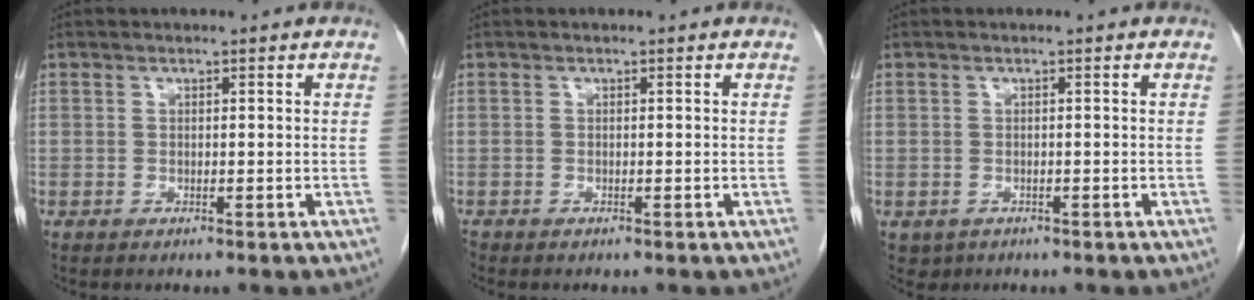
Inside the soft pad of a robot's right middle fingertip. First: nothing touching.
{"total": 0.0}
{"total": 1.7, "force": [-0.8, 1.5, 0.3], "torque": [-0.003, 0.003, -0.005]}